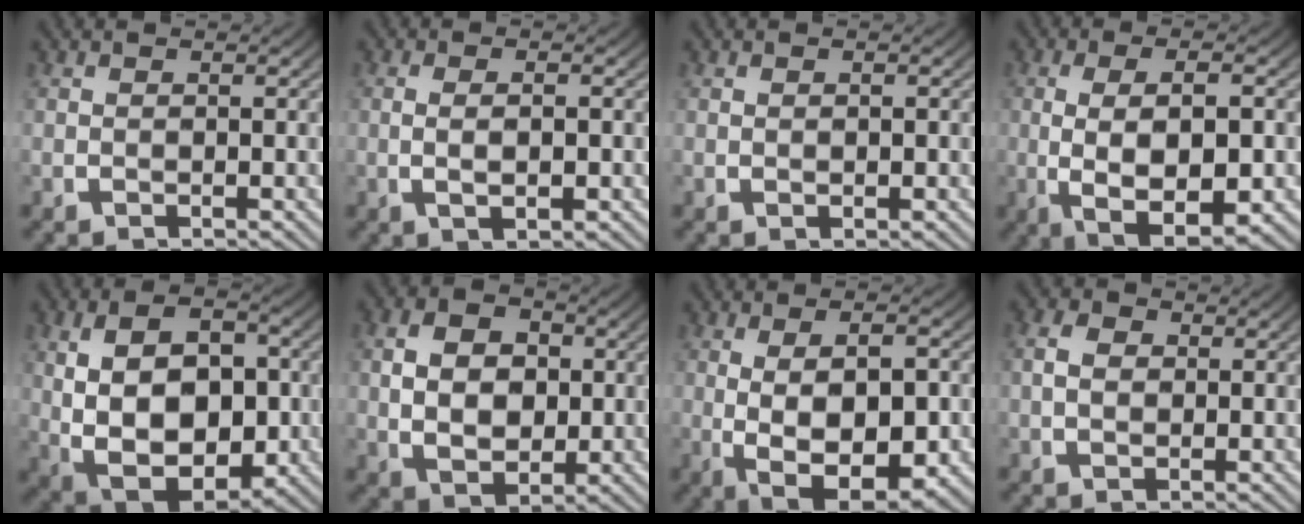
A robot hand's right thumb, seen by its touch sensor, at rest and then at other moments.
{"total": 2.1, "force": [-0.1, 0.7, 2.0], "torque": [-0.037, -0.002, 0.003]}
{"total": 0.5, "force": [0.0, 0.3, 0.4], "torque": [-0.006, -0.003, 0.002]}
{"total": 9.5, "force": [-2.2, 5.3, 7.6], "torque": [-0.162, -0.036, -0.015]}
{"total": 14.5, "force": [-1.6, 10.0, 10.5], "torque": [-0.217, -0.057, 0.000]}
{"total": 7.4, "force": [0.3, 5.3, 5.1], "torque": [-0.089, -0.022, 0.018]}
{"total": 10.6, "force": [-2.7, 6.3, 8.1], "torque": [-0.162, -0.044, -0.022]}
{"total": 2.6, "force": [0.4, 1.9, 1.7], "torque": [-0.025, -0.005, 0.009]}